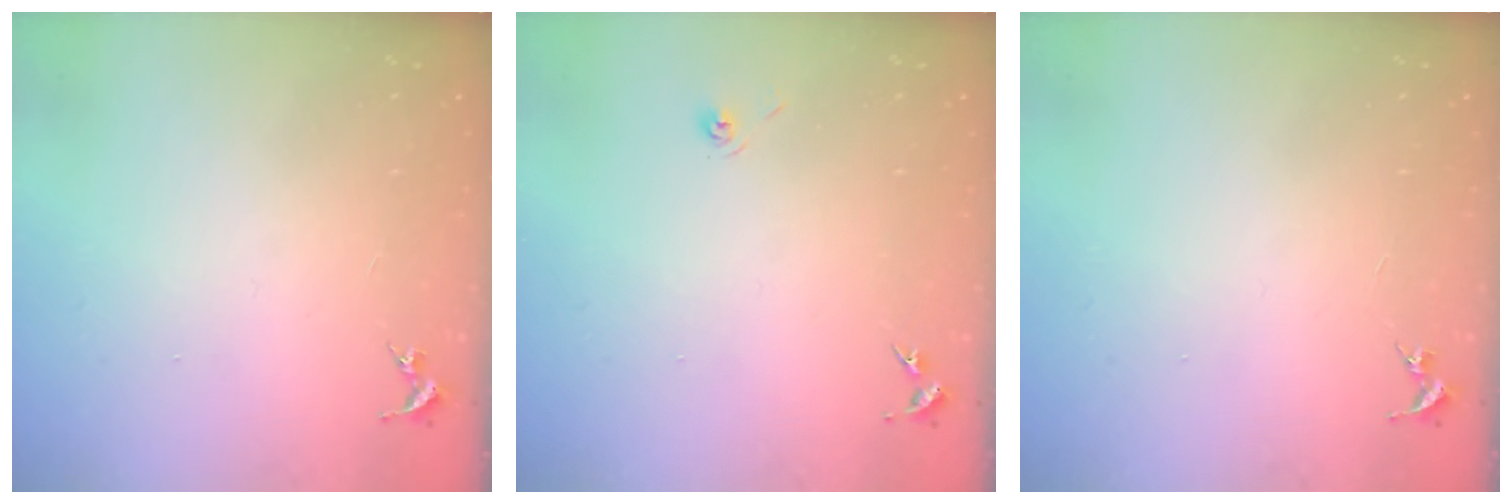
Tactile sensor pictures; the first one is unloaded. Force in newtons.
{"total": 3.1, "press": 2.6, "slide": 1.8}
{"total": 0.0}